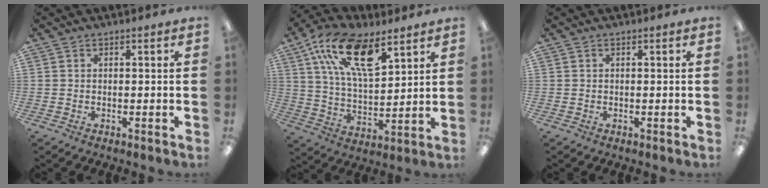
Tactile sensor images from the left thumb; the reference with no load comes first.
{"total": 18.7, "force": [10.6, 8.0, 13.2], "torque": [-0.243, -0.043, 0.185]}
{"total": 0.0}